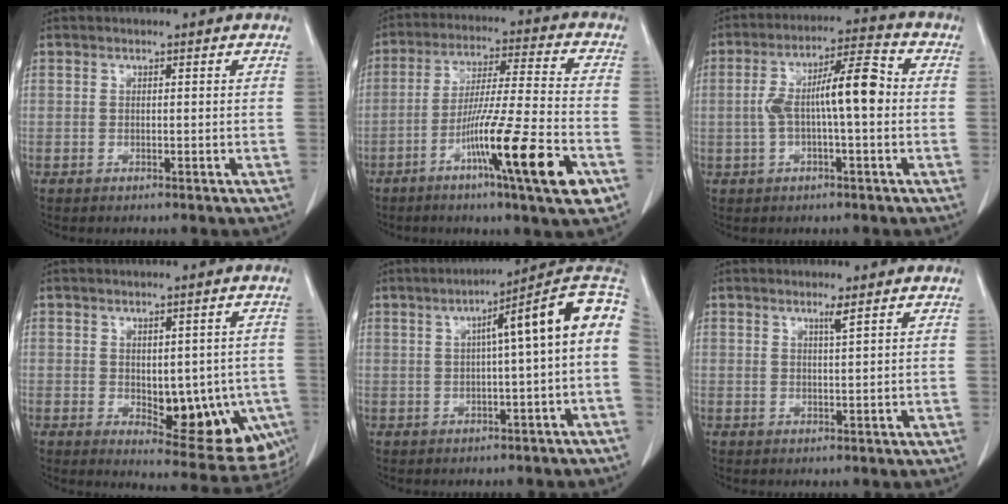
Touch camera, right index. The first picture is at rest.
{"total": 16.5, "force": [-7.0, -0.5, 15.0], "torque": [-0.252, -0.021, -0.116]}
{"total": 10.0, "force": [-0.2, 1.9, 9.9], "torque": [-0.175, 0.035, -0.003]}
{"total": 12.9, "force": [-2.9, 6.1, 10.9], "torque": [-0.109, -0.002, -0.017]}
{"total": 11.8, "force": [1.6, -0.1, 11.7], "torque": [-0.156, 0.038, 0.016]}
{"total": 1.4, "force": [0.9, -0.4, 1.0], "torque": [-0.023, -0.007, 0.019]}